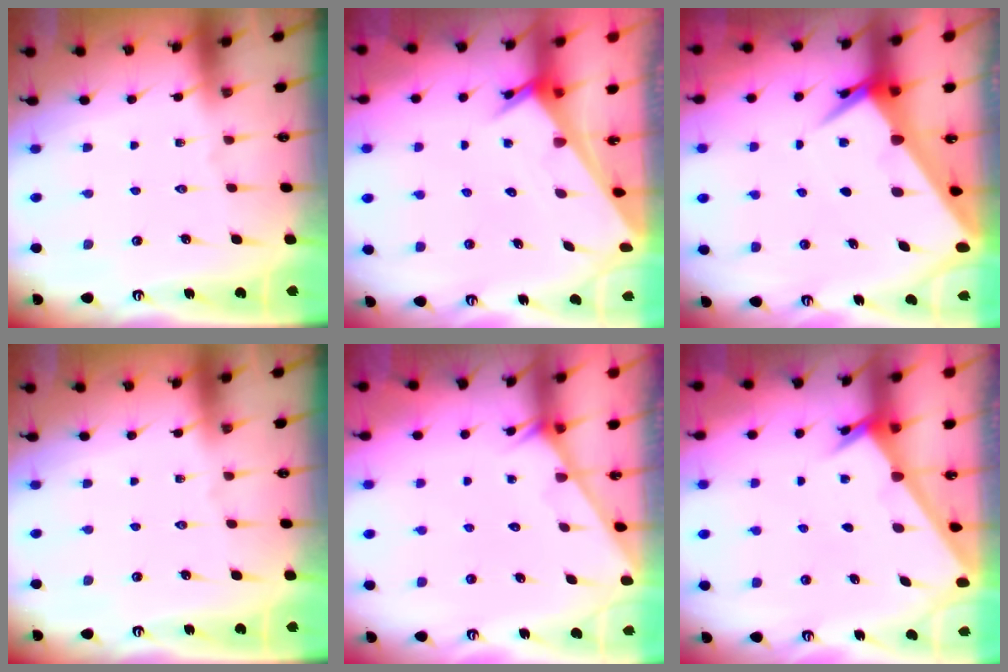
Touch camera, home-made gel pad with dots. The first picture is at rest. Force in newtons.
{"total": 3.2, "press": 3.2, "slide": 0.2}
{"total": 5.6, "press": 5.5, "slide": 0.6}
{"total": 0.0}
{"total": 1.5, "press": 1.4, "slide": 0.1}
{"total": 2.3, "press": 2.3, "slide": 0.2}